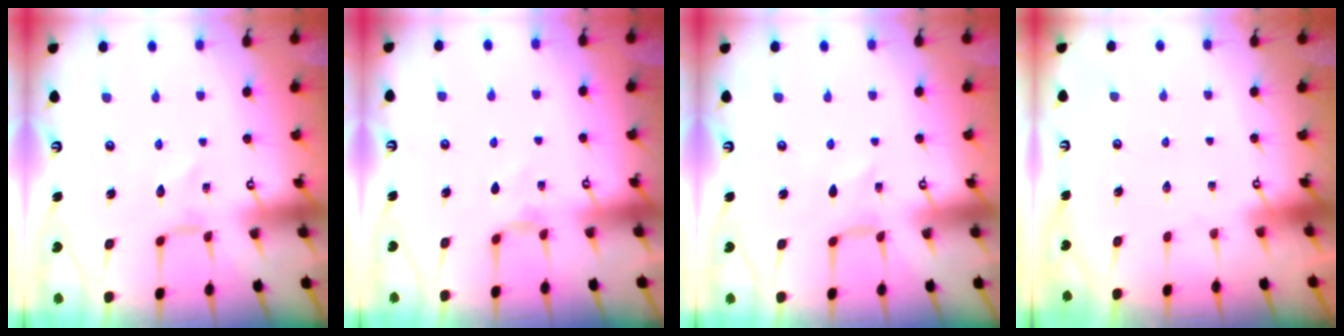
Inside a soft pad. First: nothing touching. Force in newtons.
{"total": 3.0, "press": 3.0, "slide": 0.3}
{"total": 0.0}
{"total": 0.0}